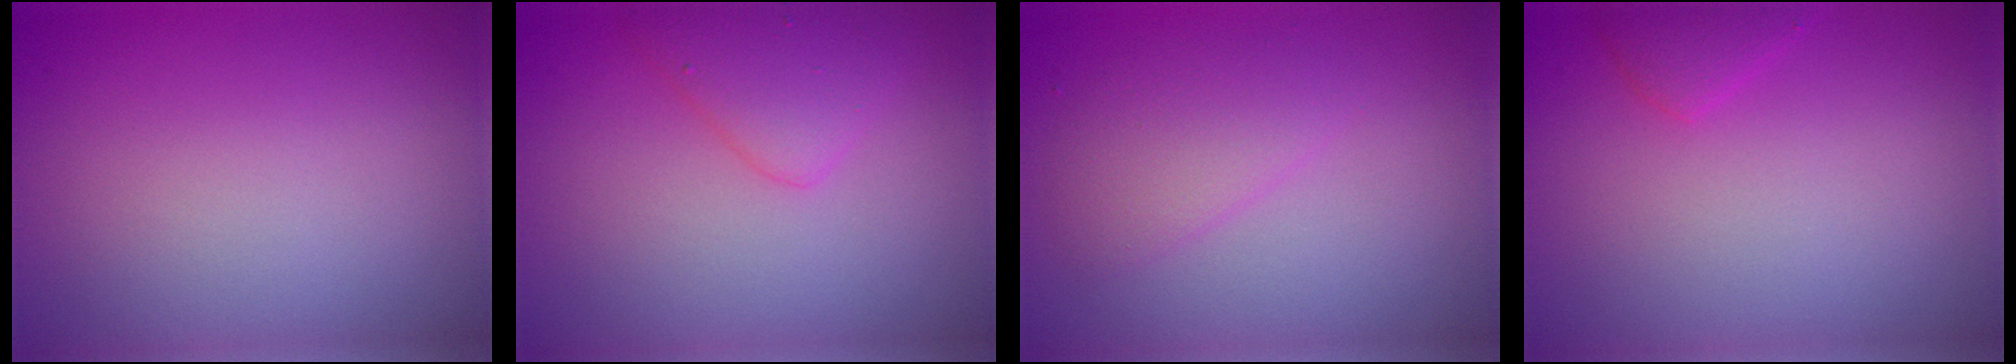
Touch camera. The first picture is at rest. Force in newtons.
{"total": 2.8, "press": 2.8, "slide": 0.1}
{"total": 2.5, "press": 2.5, "slide": 0.1}
{"total": 1.5, "press": 1.5, "slide": 0.1}